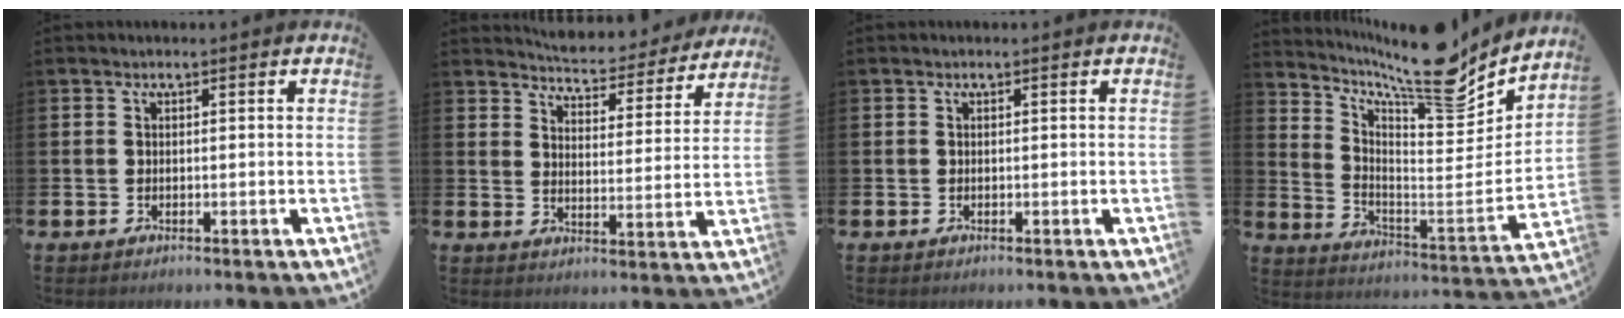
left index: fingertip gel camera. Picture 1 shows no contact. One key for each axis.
{"total": 5.4, "fx": 5.3, "fy": 0.7, "fz": 0.5, "tx": -0.031, "ty": -0.042, "tz": 0.089}
{"total": 0.0}
{"total": 13.1, "fx": 10.9, "fy": 2.9, "fz": 6.7, "tx": -0.122, "ty": -0.084, "tz": 0.180}